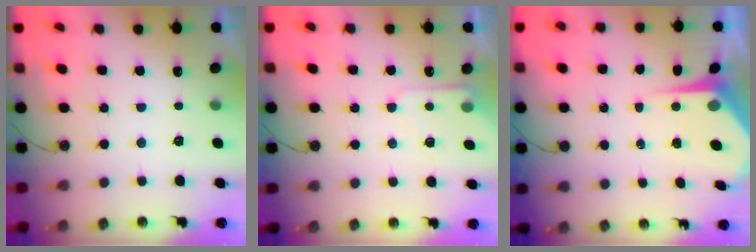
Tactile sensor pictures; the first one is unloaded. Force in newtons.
{"total": 4.9, "press": 4.9, "slide": 0.6}
{"total": 6.7, "press": 6.7, "slide": 0.6}